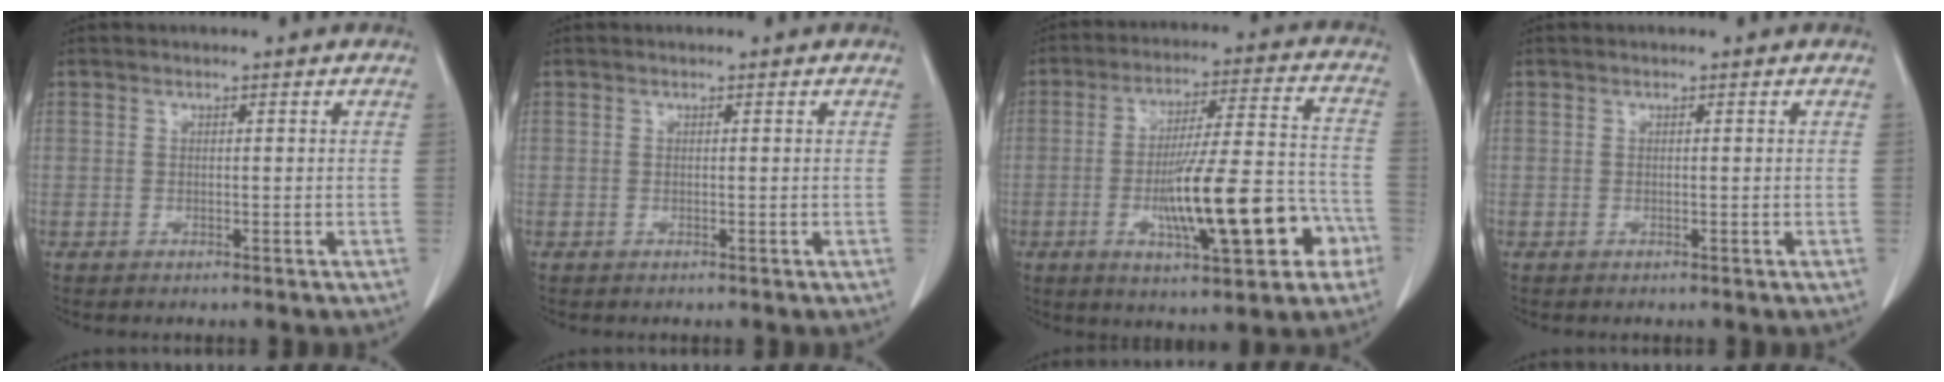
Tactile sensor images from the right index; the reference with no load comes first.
{"total": 0.0}
{"total": 17.5, "force": [-5.8, 3.2, 16.2], "torque": [-0.255, 0.013, -0.081]}
{"total": 0.0}